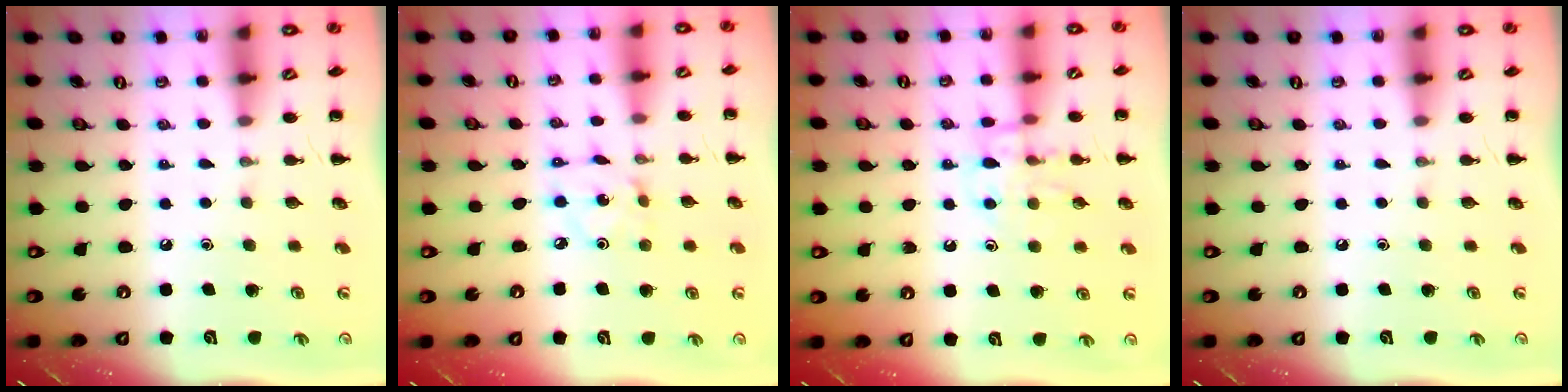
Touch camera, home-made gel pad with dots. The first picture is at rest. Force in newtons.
{"total": 2.2, "press": 2.1, "slide": 0.5}
{"total": 11.0, "press": 10.9, "slide": 1.0}
{"total": 0.0}